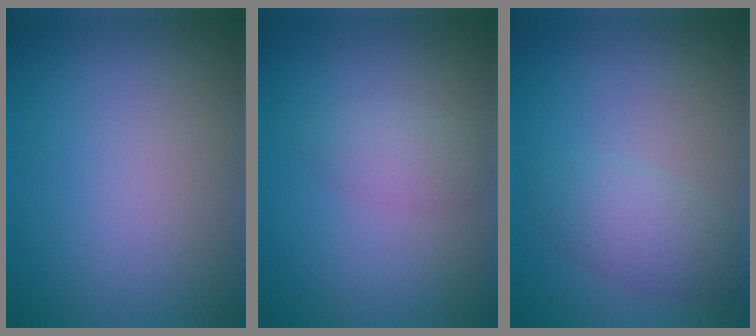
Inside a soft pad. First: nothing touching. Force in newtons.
{"total": 1.8, "press": 1.8, "slide": 0.0}
{"total": 3.0, "press": 3.0, "slide": 0.1}